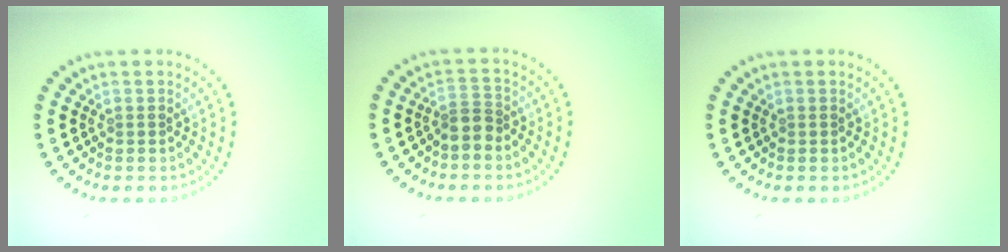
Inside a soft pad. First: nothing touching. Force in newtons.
{"total": 1.8, "press": 1.4, "slide": 1.2}
{"total": 0.0}